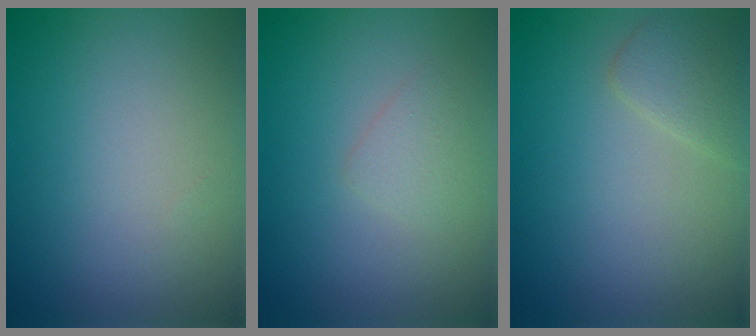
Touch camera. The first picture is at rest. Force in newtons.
{"total": 1.3, "press": 1.3, "slide": 0.1}
{"total": 2.0, "press": 2.0, "slide": 0.1}